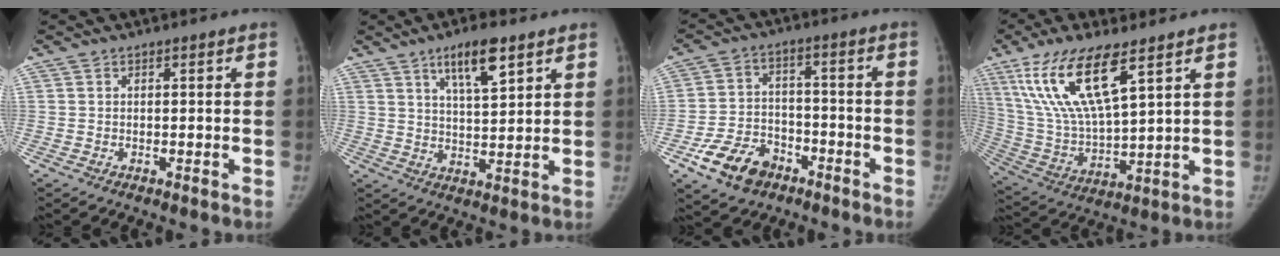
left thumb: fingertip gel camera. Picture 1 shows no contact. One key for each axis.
{"total": 8.8, "fx": 5.2, "fy": 2.4, "fz": 6.7, "tx": -0.103, "ty": -0.028, "tz": 0.090}
{"total": 10.9, "fx": -6.2, "fy": 7.3, "fz": 5.2, "tx": -0.076, "ty": 0.035, "tz": -0.106}
{"total": 17.6, "fx": 9.2, "fy": 5.2, "fz": 14.1, "tx": -0.283, "ty": -0.033, "tz": 0.186}